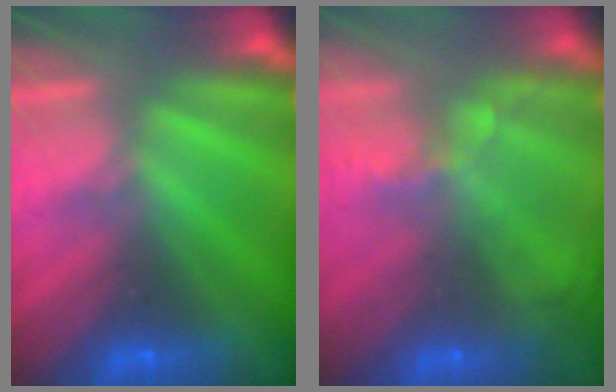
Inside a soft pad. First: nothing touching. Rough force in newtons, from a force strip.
{"total": 11.4}